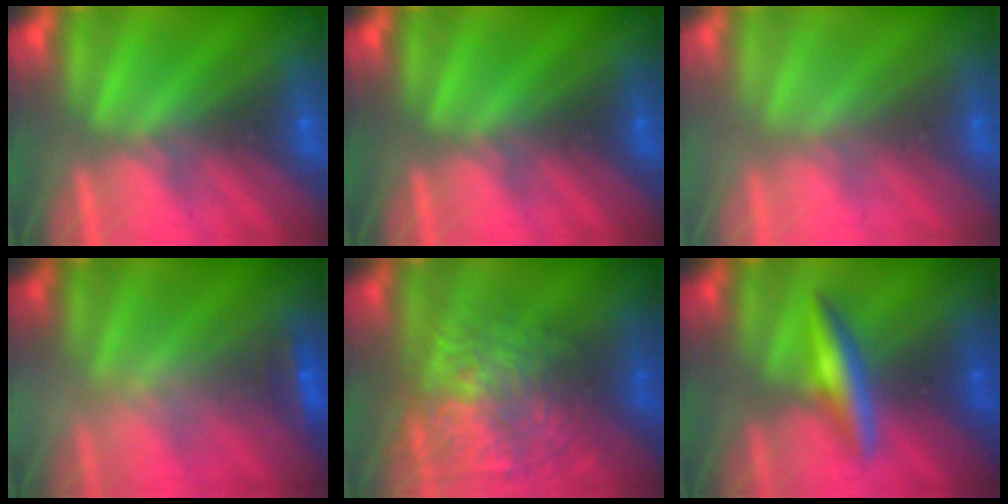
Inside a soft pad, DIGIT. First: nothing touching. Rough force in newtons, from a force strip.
{"total": 0.0}
{"total": 2.7}
{"total": 2.4}
{"total": 10.5}
{"total": 2.7}